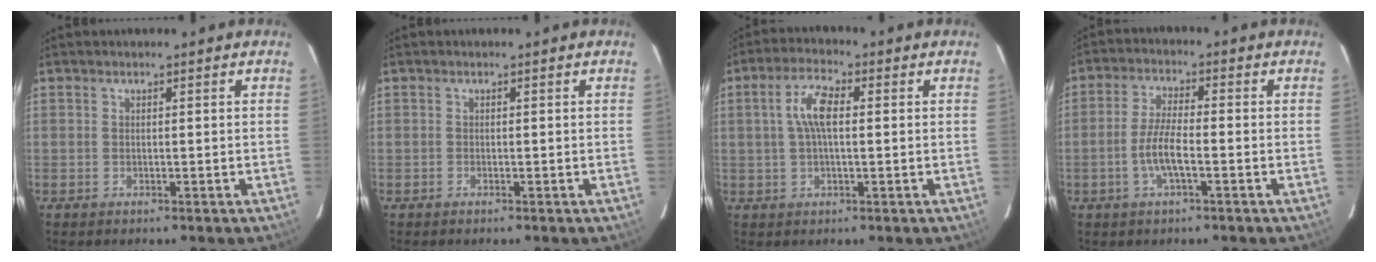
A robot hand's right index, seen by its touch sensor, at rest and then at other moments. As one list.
[{"total": 0.0}, {"total": 6.1, "force": [0.8, 2.1, 5.7], "torque": [-0.113, 0.015, 0.015]}, {"total": 6.0, "force": [-2.1, 1.2, 5.4], "torque": [-0.113, 0.000, -0.041]}]